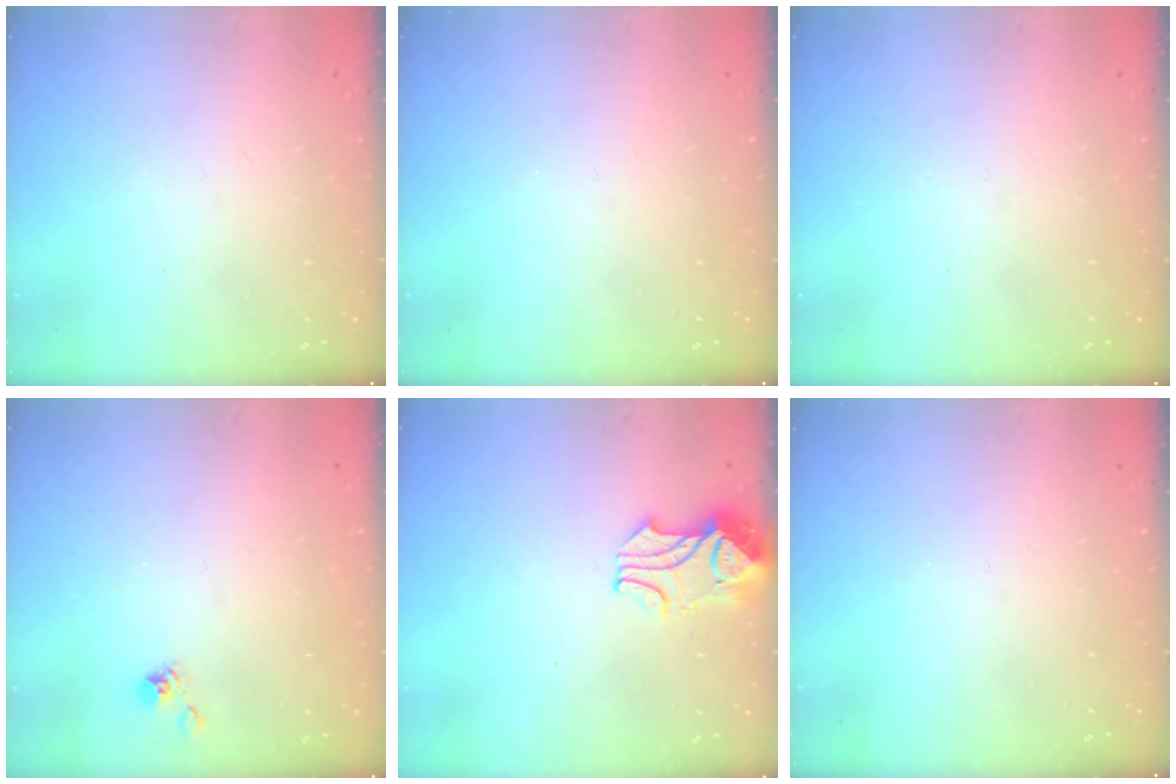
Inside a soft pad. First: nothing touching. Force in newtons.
{"total": 0.0}
{"total": 0.0}
{"total": 6.3, "press": 6.3, "slide": 0.2}
{"total": 2.3, "press": 2.1, "slide": 0.9}
{"total": 0.0}